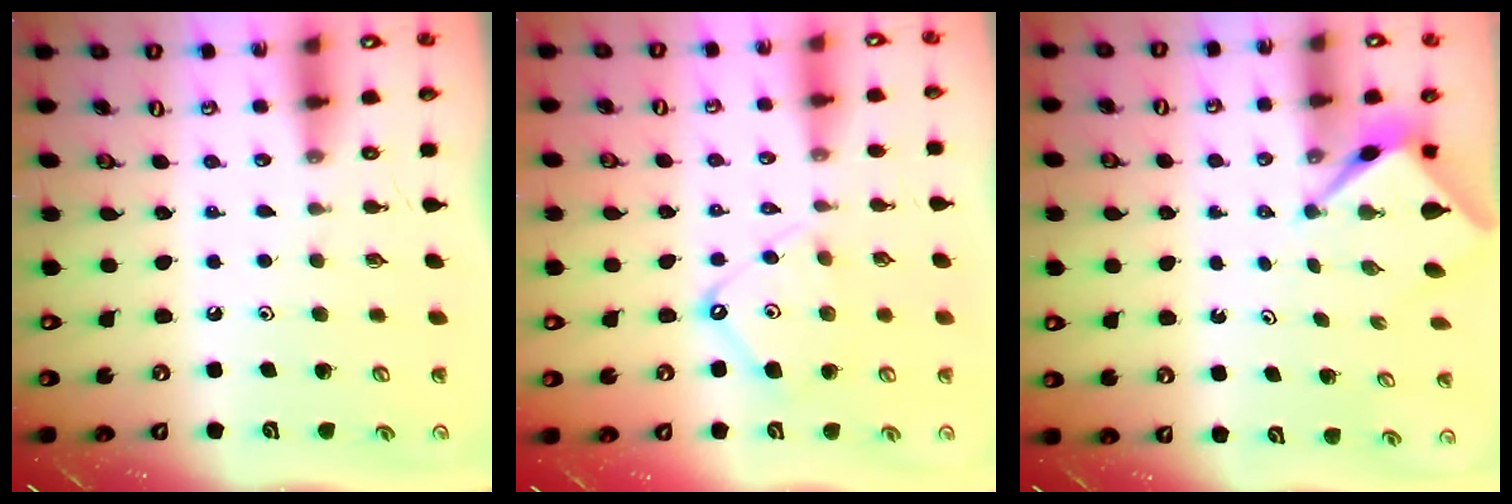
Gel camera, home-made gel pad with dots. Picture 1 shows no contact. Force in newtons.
{"total": 10.4, "press": 10.3, "slide": 1.0}
{"total": 2.7, "press": 2.7, "slide": 0.1}